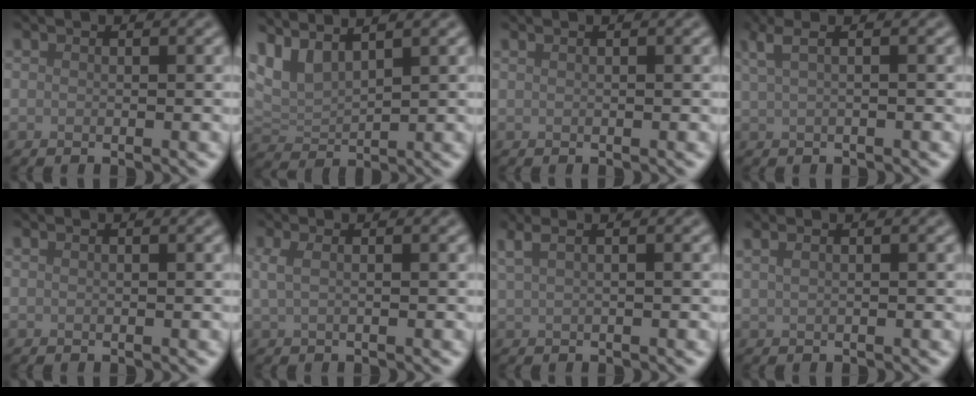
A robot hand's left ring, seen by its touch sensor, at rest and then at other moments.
{"total": 3.9, "force": [3.1, 1.2, 2.1], "torque": [-0.053, 0.005, 0.066]}
{"total": 0.9, "force": [0.5, 0.5, 0.6], "torque": [-0.006, 0.001, 0.002]}
{"total": 2.8, "force": [1.3, 1.0, 2.3], "torque": [-0.038, 0.007, 0.011]}
{"total": 0.6, "force": [0.3, 0.3, 0.4], "torque": [-0.003, 0.002, 0.001]}
{"total": 1.5, "force": [0.4, 0.5, 1.3], "torque": [-0.024, 0.002, 0.007]}
{"total": 3.4, "force": [2.1, 1.5, 2.3], "torque": [-0.032, 0.019, 0.013]}
{"total": 2.3, "force": [1.4, 1.1, 1.5], "torque": [-0.017, 0.005, 0.005]}